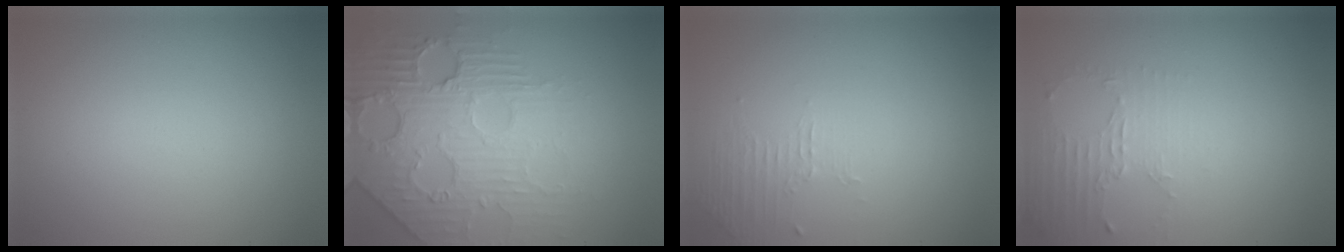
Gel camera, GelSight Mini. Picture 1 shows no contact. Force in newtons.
{"total": 5.4, "press": 4.9, "slide": 2.4}
{"total": 1.1, "press": 0.2, "slide": 1.0}
{"total": 2.0, "press": 1.5, "slide": 1.4}